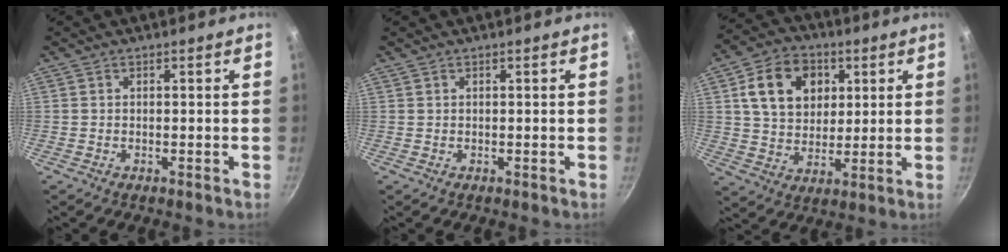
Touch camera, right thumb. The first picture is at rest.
{"total": 0.0}
{"total": 13.9, "force": [4.3, 10.7, 7.8], "torque": [-0.107, -0.002, 0.070]}